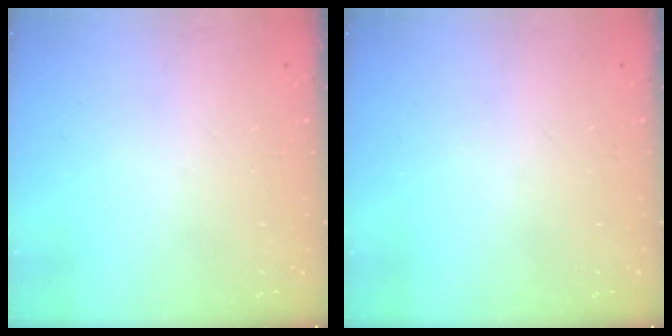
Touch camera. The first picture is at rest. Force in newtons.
{"total": 0.0}